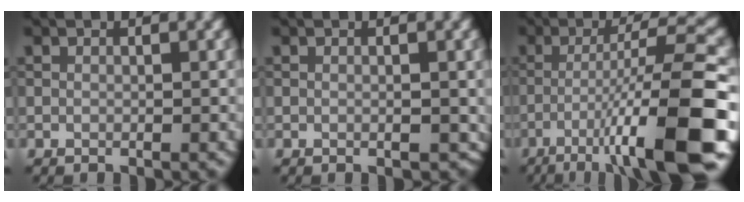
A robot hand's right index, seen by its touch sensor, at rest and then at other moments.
{"total": 1.1, "force": [-0.1, 0.6, 0.9], "torque": [-0.008, -0.002, 0.001]}
{"total": 12.4, "force": [-5.1, 1.8, 11.1], "torque": [-0.162, 0.013, -0.078]}